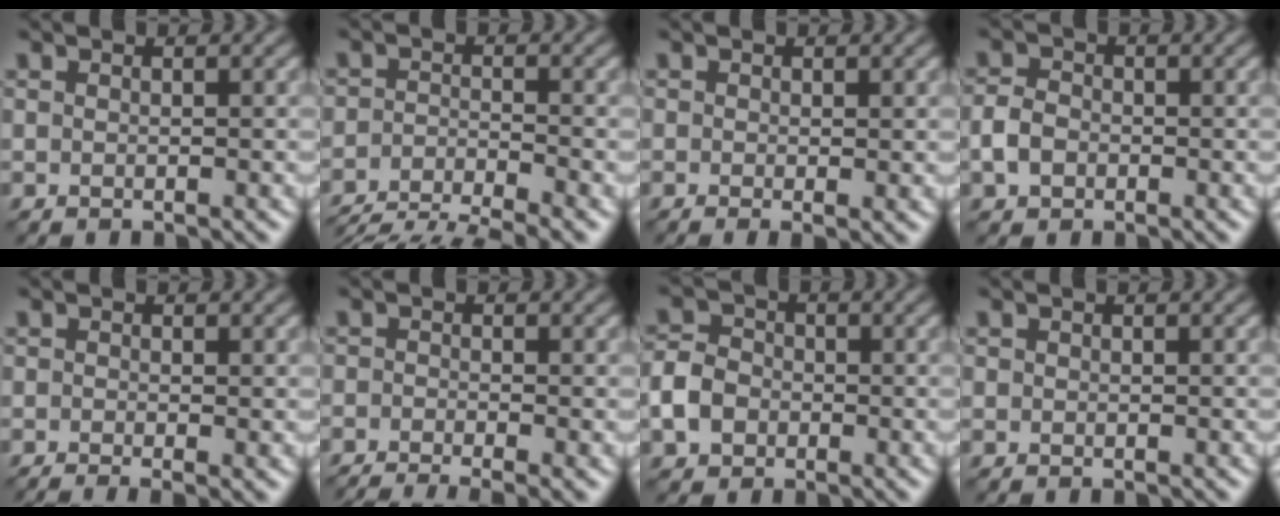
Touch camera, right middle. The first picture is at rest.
{"total": 5.3, "force": [-4.7, 1.0, 2.4], "torque": [-0.043, -0.013, -0.088]}
{"total": 1.2, "force": [-0.1, 0.2, 1.2], "torque": [-0.018, -0.007, -0.004]}
{"total": 2.5, "force": [-0.8, 2.0, 1.4], "torque": [-0.028, 0.002, -0.021]}
{"total": 2.5, "force": [-1.0, 0.6, 2.2], "torque": [-0.032, -0.009, -0.018]}
{"total": 4.1, "force": [-2.9, 0.8, 2.8], "torque": [-0.041, -0.012, -0.054]}
{"total": 3.9, "force": [-1.3, 3.2, 1.9], "torque": [-0.042, 0.004, -0.033]}
{"total": 0.0}